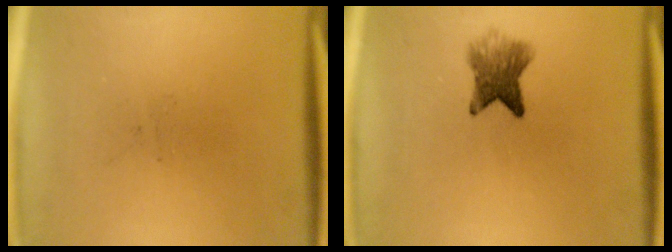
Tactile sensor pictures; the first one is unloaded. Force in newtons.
{"total": 4.8}